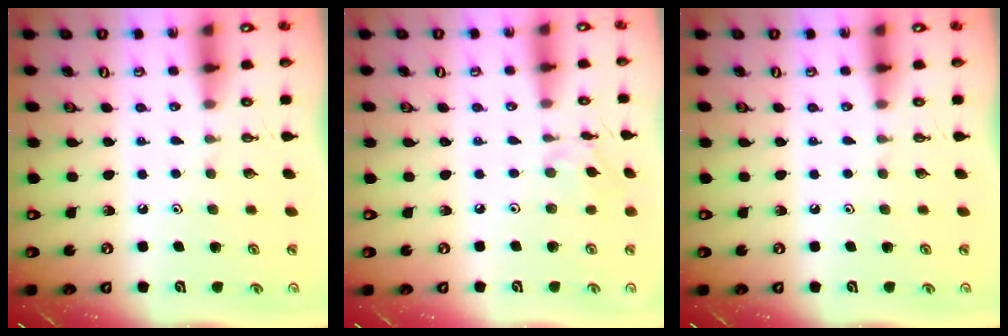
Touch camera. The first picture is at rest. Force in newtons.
{"total": 4.5, "press": 4.5, "slide": 0.5}
{"total": 0.0}